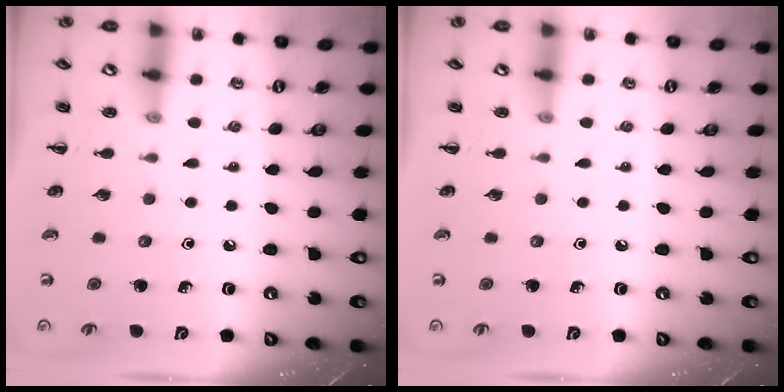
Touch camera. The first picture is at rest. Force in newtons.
{"total": 0.0}